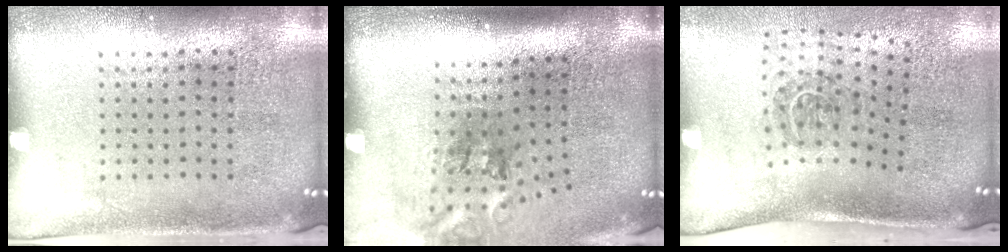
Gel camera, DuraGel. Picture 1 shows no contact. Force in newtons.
{"total": 2.1, "press": 1.3, "slide": 1.7}
{"total": 1.9, "press": 1.2, "slide": 1.5}